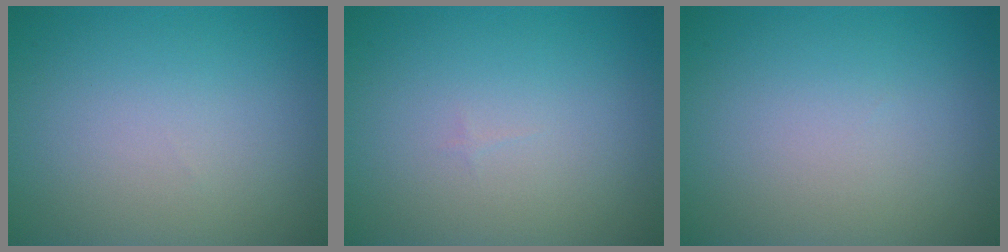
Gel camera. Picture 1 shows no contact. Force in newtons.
{"total": 0.0}
{"total": 0.0}